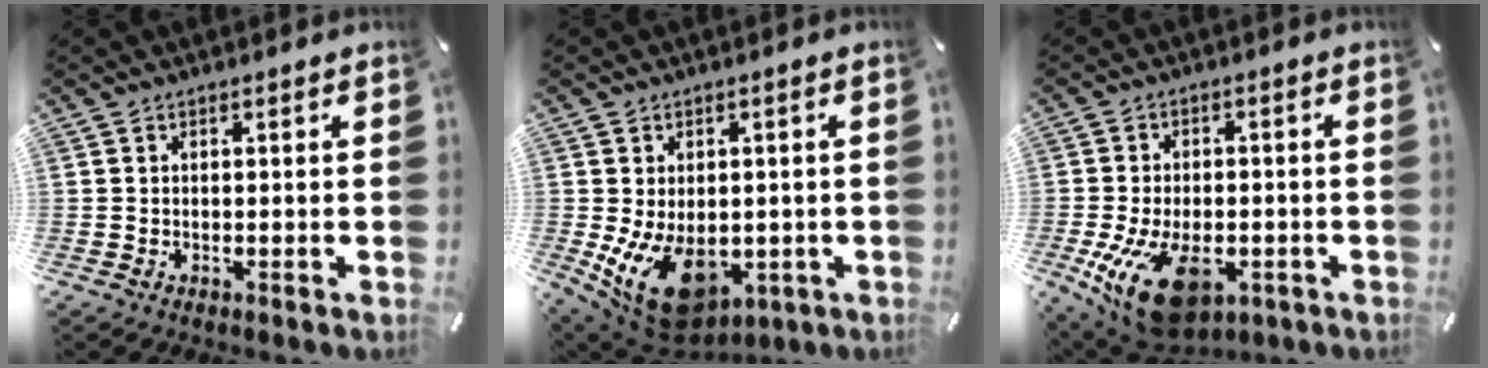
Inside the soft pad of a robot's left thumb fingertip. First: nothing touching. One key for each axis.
{"total": 14.1, "fx": -4.5, "fy": 9.3, "fz": 9.6, "tx": -0.162, "ty": 0.009, "tz": -0.068}
{"total": 14.9, "fx": -5.3, "fy": 8.6, "fz": 11.0, "tx": -0.219, "ty": 0.012, "tz": -0.083}